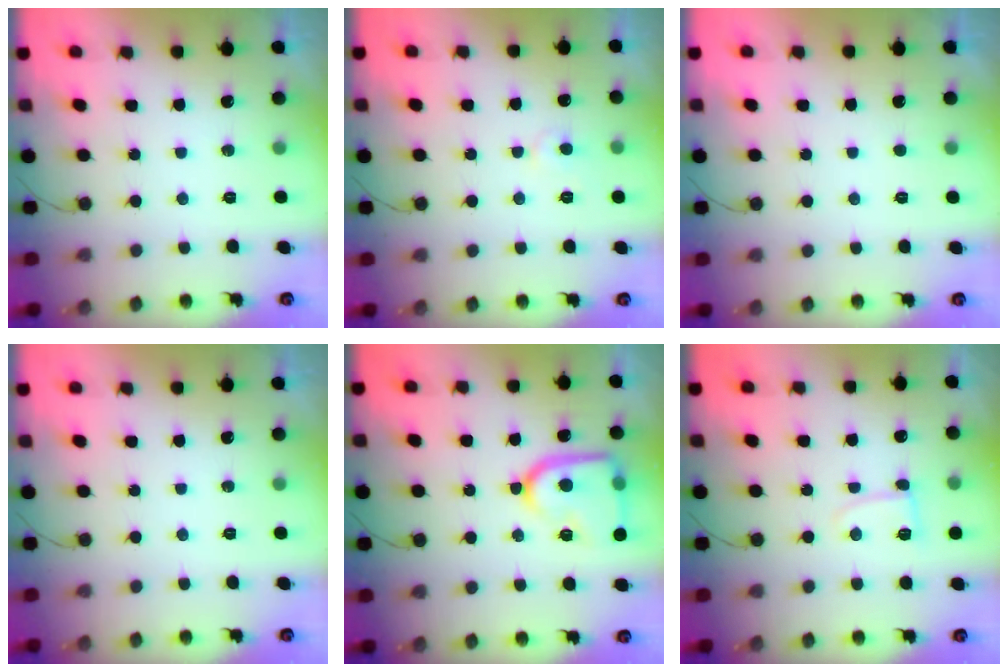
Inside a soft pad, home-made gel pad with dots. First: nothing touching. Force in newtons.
{"total": 4.6, "press": 4.6, "slide": 0.5}
{"total": 1.7, "press": 1.7, "slide": 0.2}
{"total": 0.0}
{"total": 17.5, "press": 17.4, "slide": 1.7}
{"total": 5.0, "press": 4.9, "slide": 0.6}